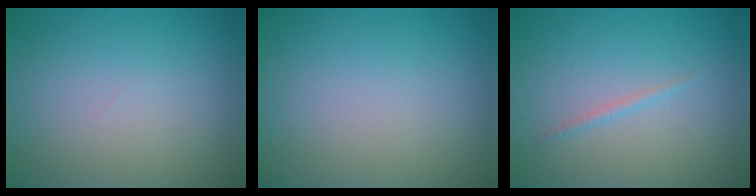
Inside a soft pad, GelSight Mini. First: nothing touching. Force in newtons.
{"total": 0.0}
{"total": 0.6, "press": 0.6, "slide": 0.1}